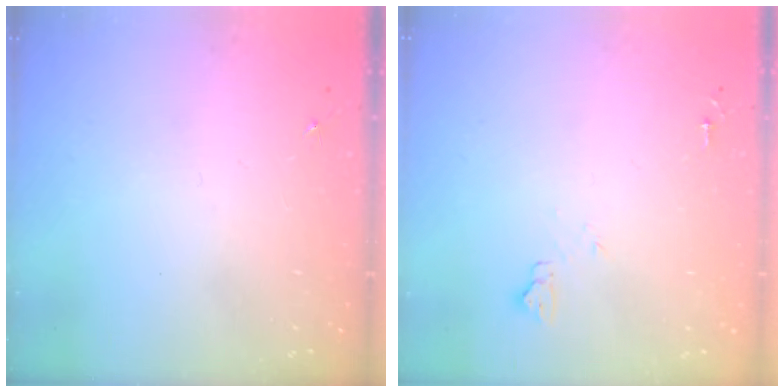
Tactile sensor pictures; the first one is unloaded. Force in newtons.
{"total": 5.4, "press": 5.4, "slide": 0.7}